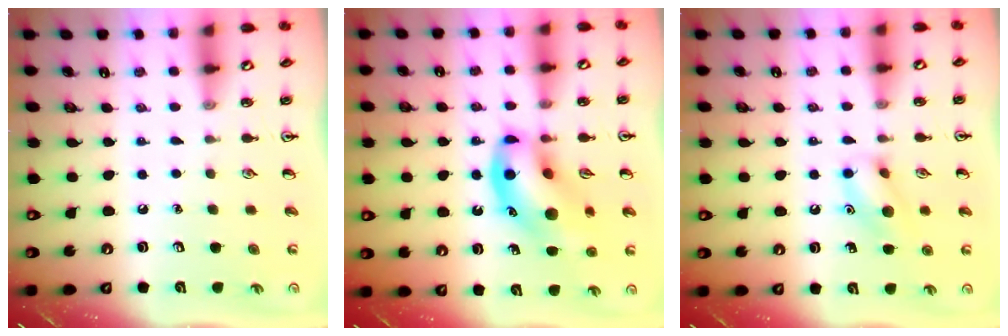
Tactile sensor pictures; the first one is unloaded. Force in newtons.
{"total": 15.8, "press": 15.6, "slide": 2.6}
{"total": 10.3, "press": 10.2, "slide": 1.6}